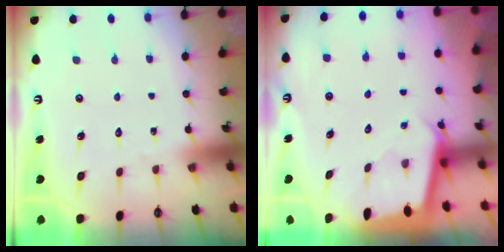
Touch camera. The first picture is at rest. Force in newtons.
{"total": 2.1, "press": 2.1, "slide": 0.1}